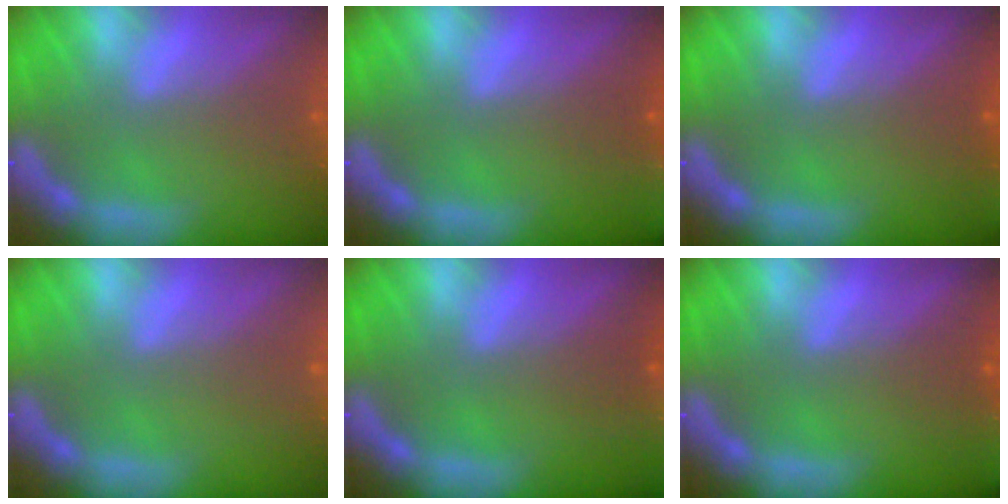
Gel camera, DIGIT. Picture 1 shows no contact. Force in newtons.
{"total": 3.5}
{"total": 1.4}
{"total": 0.0}
{"total": 9.5}
{"total": 2.9}